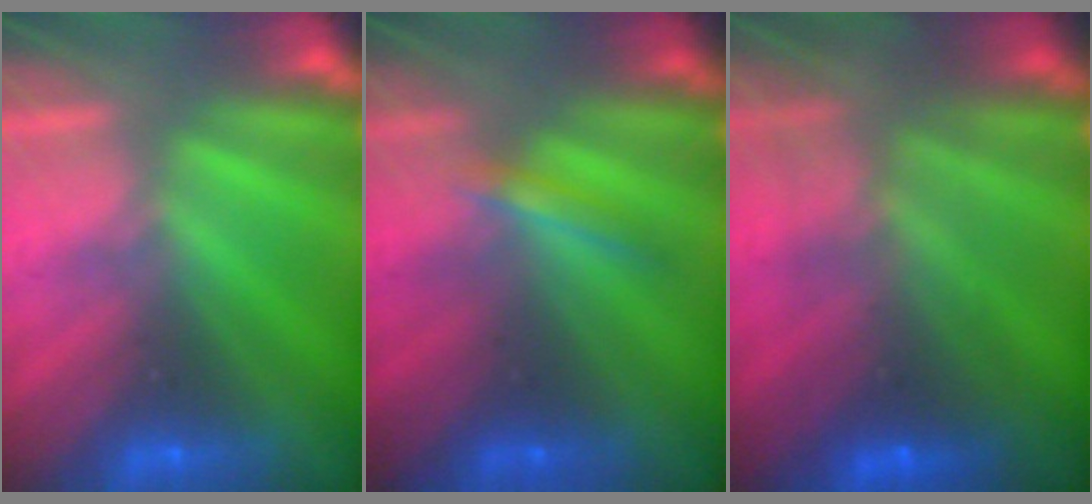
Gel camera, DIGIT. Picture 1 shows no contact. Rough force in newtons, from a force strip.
{"total": 1.7}
{"total": 7.4}